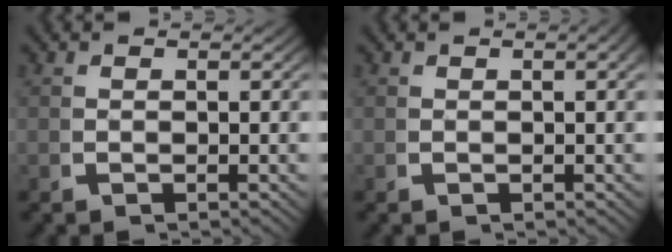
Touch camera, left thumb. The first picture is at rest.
{"total": 1.0, "force": [0.1, 0.2, 0.9], "torque": [-0.011, 0.003, 0.001]}